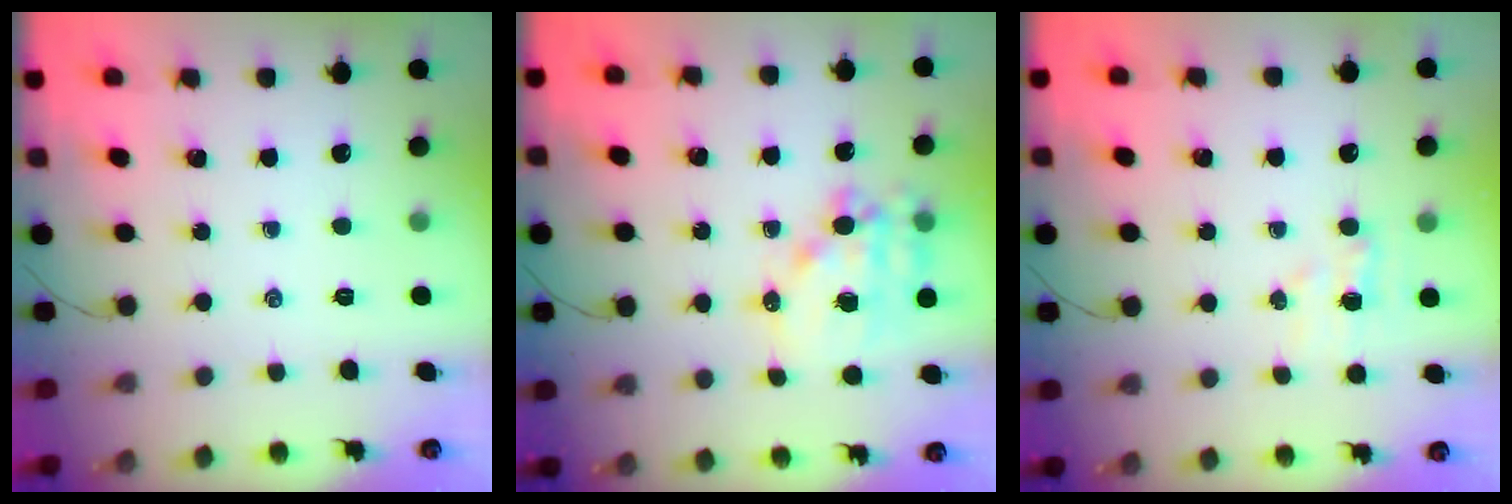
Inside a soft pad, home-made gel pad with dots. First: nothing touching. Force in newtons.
{"total": 14.0, "press": 13.6, "slide": 3.1}
{"total": 5.4, "press": 5.3, "slide": 1.2}